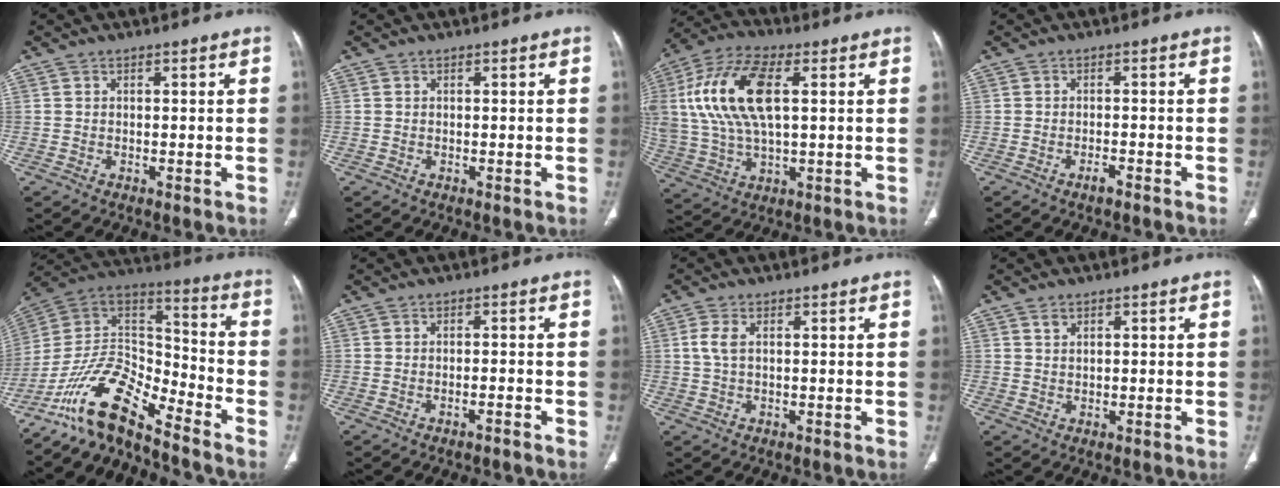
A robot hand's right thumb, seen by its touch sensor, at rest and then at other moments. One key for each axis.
{"total": 0.0}
{"total": 18.4, "fx": 3.9, "fy": 8.7, "fz": 15.7, "tx": -0.339, "ty": 0.013, "tz": 0.071}
{"total": 1.7, "fx": -1.3, "fy": 0.4, "fz": 1.0, "tx": -0.025, "ty": 0.006, "tz": -0.021}
{"total": 15.0, "fx": -12.3, "fy": 4.5, "fz": 7.3, "tx": -0.126, "ty": 0.102, "tz": -0.237}
{"total": 1.2, "fx": -1.0, "fy": 0.1, "fz": 0.6, "tx": -0.020, "ty": 0.011, "tz": -0.012}
{"total": 3.1, "fx": 0.8, "fy": 1.4, "fz": 2.7, "tx": -0.073, "ty": 0.007, "tz": 0.019}
{"total": 1.6, "fx": 1.0, "fy": 1.0, "fz": 0.7, "tx": -0.010, "ty": -0.005, "tz": 0.020}